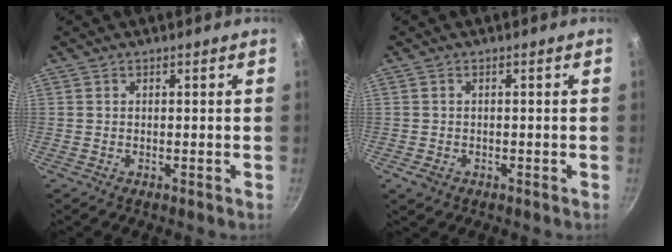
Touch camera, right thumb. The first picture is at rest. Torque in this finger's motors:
{"motor_torque": [0.23, 0.53, -0.11, 0.10, 0.00]}